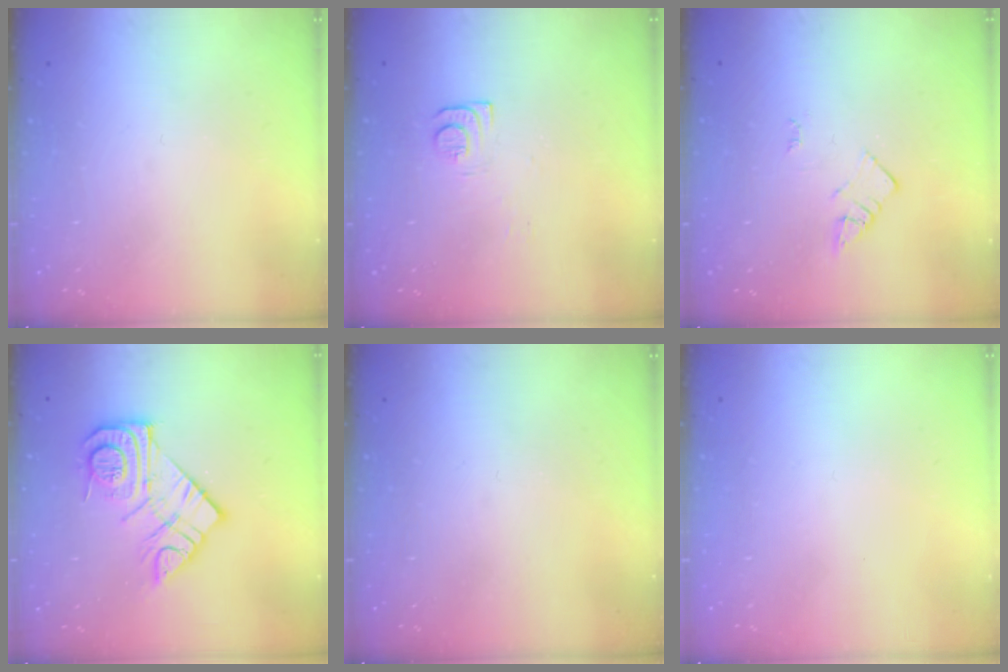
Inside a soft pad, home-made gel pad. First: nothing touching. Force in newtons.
{"total": 5.9, "press": 5.9, "slide": 0.8}
{"total": 2.1, "press": 2.1, "slide": 0.3}
{"total": 13.4, "press": 13.4, "slide": 1.1}
{"total": 0.0}
{"total": 1.7, "press": 1.7, "slide": 0.1}